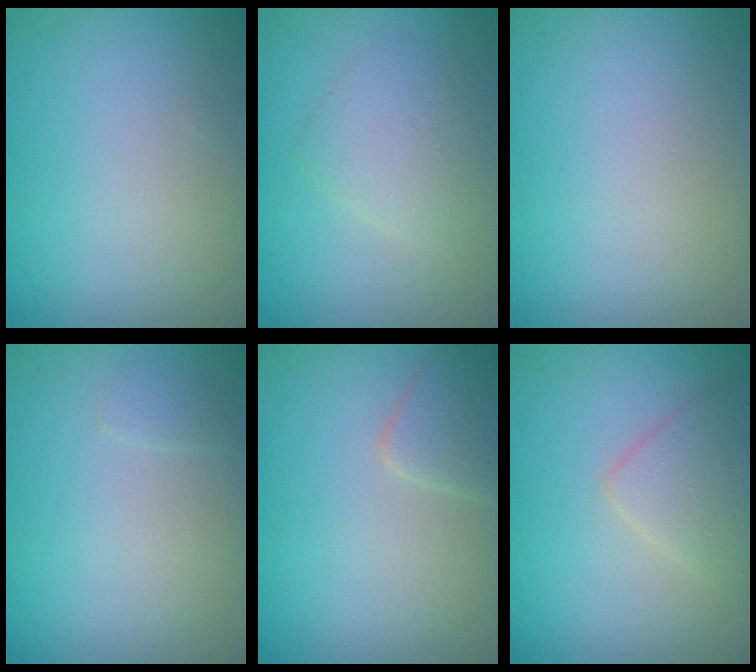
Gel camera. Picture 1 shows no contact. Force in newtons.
{"total": 2.8, "press": 2.8, "slide": 0.1}
{"total": 0.0}
{"total": 0.6, "press": 0.6, "slide": 0.0}
{"total": 2.3, "press": 2.3, "slide": 0.1}
{"total": 2.4, "press": 2.4, "slide": 0.1}